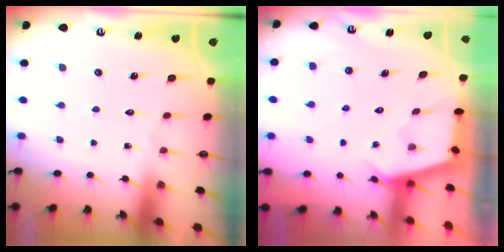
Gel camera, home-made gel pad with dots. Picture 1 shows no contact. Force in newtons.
{"total": 2.6, "press": 2.6, "slide": 0.3}